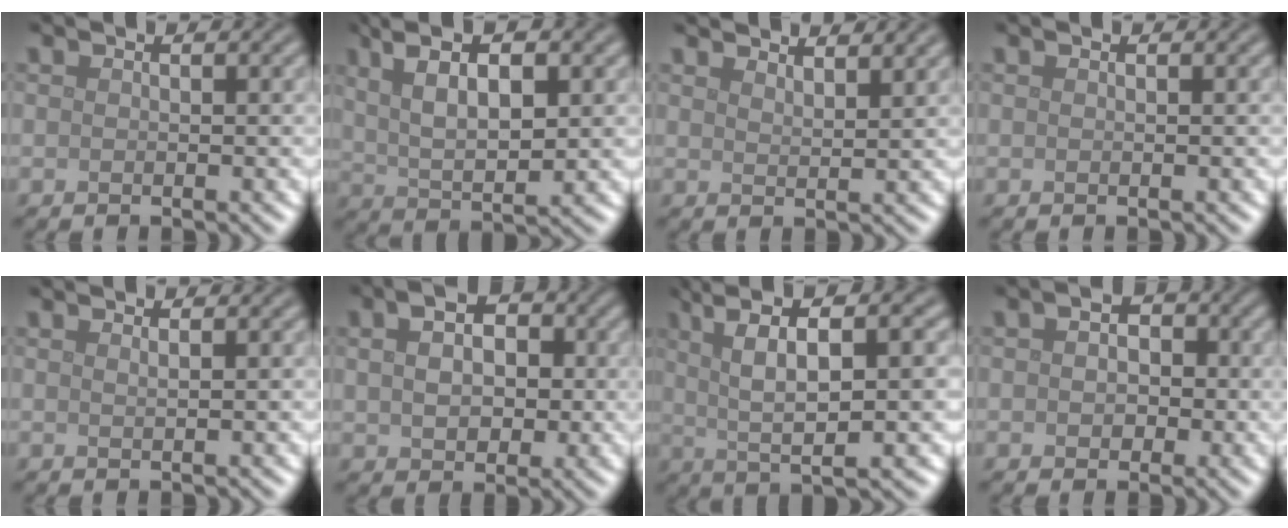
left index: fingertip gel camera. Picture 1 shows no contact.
{"total": 7.5, "force": [2.7, 3.0, 6.3], "torque": [-0.112, 0.008, 0.045]}
{"total": 4.5, "force": [4.0, 1.2, 1.8], "torque": [-0.008, 0.016, 0.038]}
{"total": 0.0}
{"total": 0.9, "force": [0.5, 0.3, 0.6], "torque": [-0.002, -0.002, 0.003]}
{"total": 5.4, "force": [0.9, 3.7, 3.7], "torque": [-0.061, 0.008, 0.009]}
{"total": 8.6, "force": [2.2, 2.7, 7.9], "torque": [-0.129, 0.008, 0.035]}
{"total": 2.7, "force": [0.2, 2.1, 1.8], "torque": [-0.016, 0.002, -0.005]}